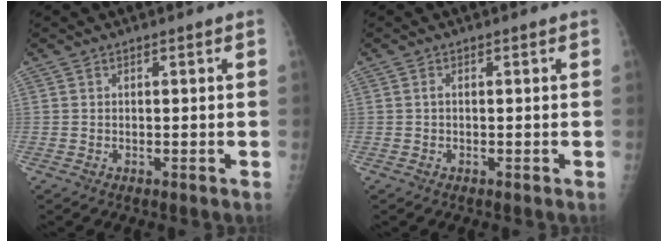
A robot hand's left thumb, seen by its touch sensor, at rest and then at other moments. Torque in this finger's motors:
{"motor_torque": [-0.31, 0.42, 0.19, 0.15, 0.01]}